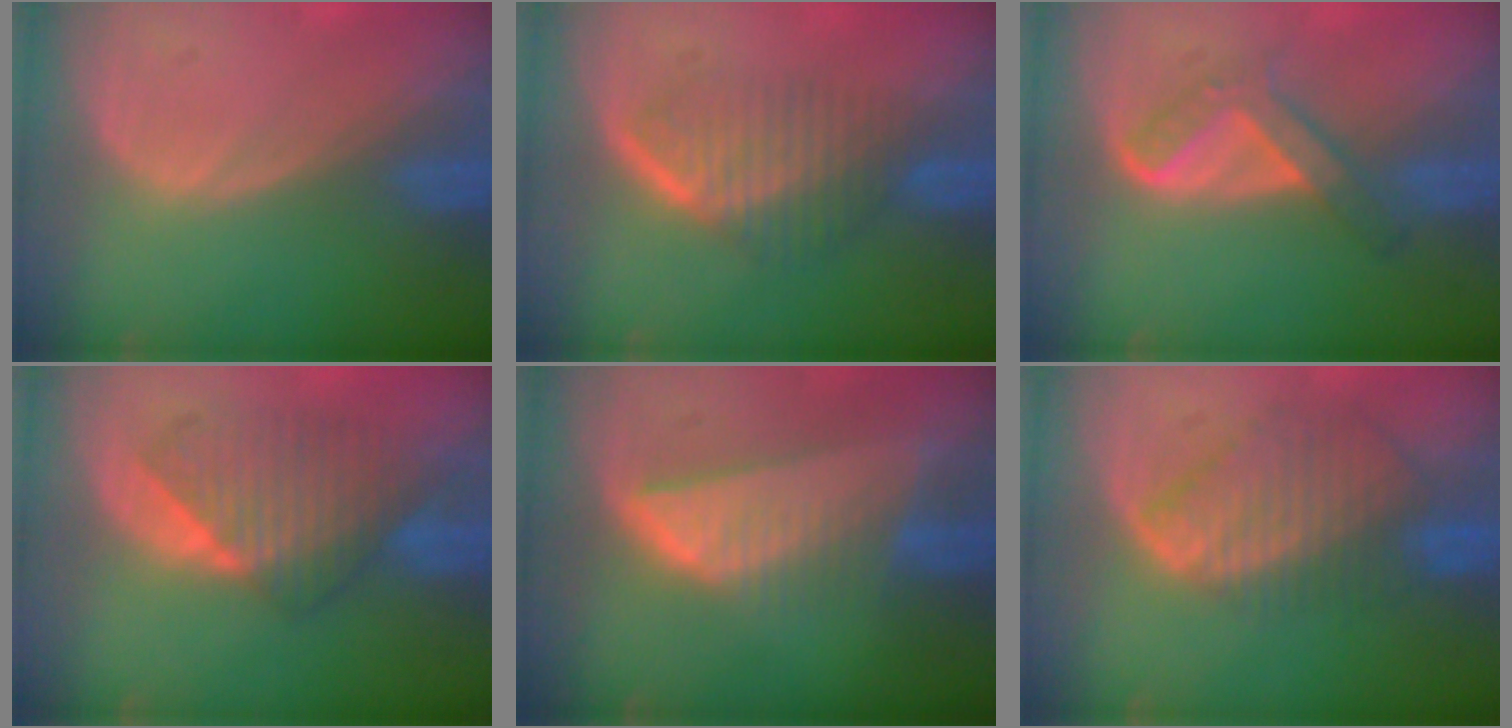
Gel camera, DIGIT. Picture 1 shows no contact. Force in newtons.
{"total": 6.8, "press": 5.9, "slide": 3.4}
{"total": 5.4, "press": 5.1, "slide": 1.6}
{"total": 7.6, "press": 7.5, "slide": 0.7}
{"total": 8.2, "press": 7.2, "slide": 3.8}
{"total": 8.7, "press": 7.7, "slide": 4.1}